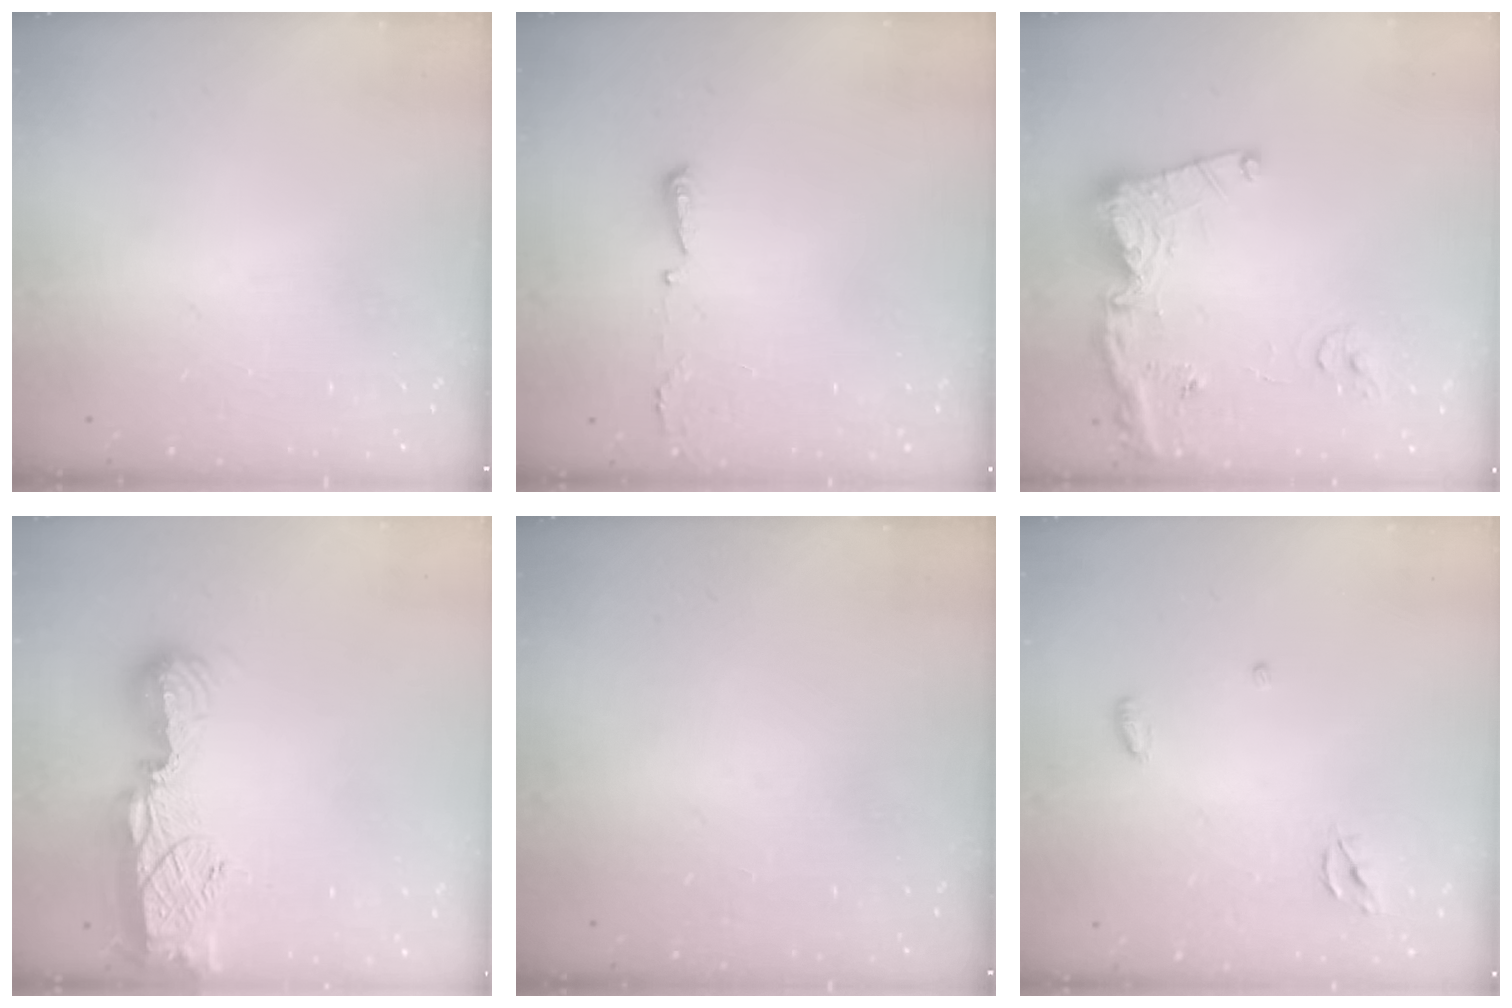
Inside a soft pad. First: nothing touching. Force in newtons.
{"total": 2.9, "press": 2.8, "slide": 0.6}
{"total": 15.8, "press": 15.7, "slide": 1.8}
{"total": 11.4, "press": 11.3, "slide": 1.5}
{"total": 0.0}
{"total": 3.9, "press": 3.9, "slide": 0.2}